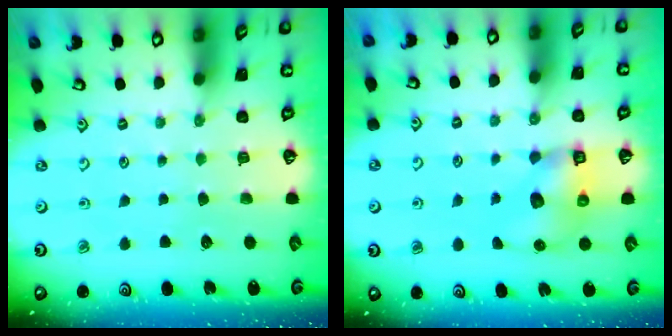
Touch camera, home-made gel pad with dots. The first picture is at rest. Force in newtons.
{"total": 7.6, "press": 7.5, "slide": 0.9}